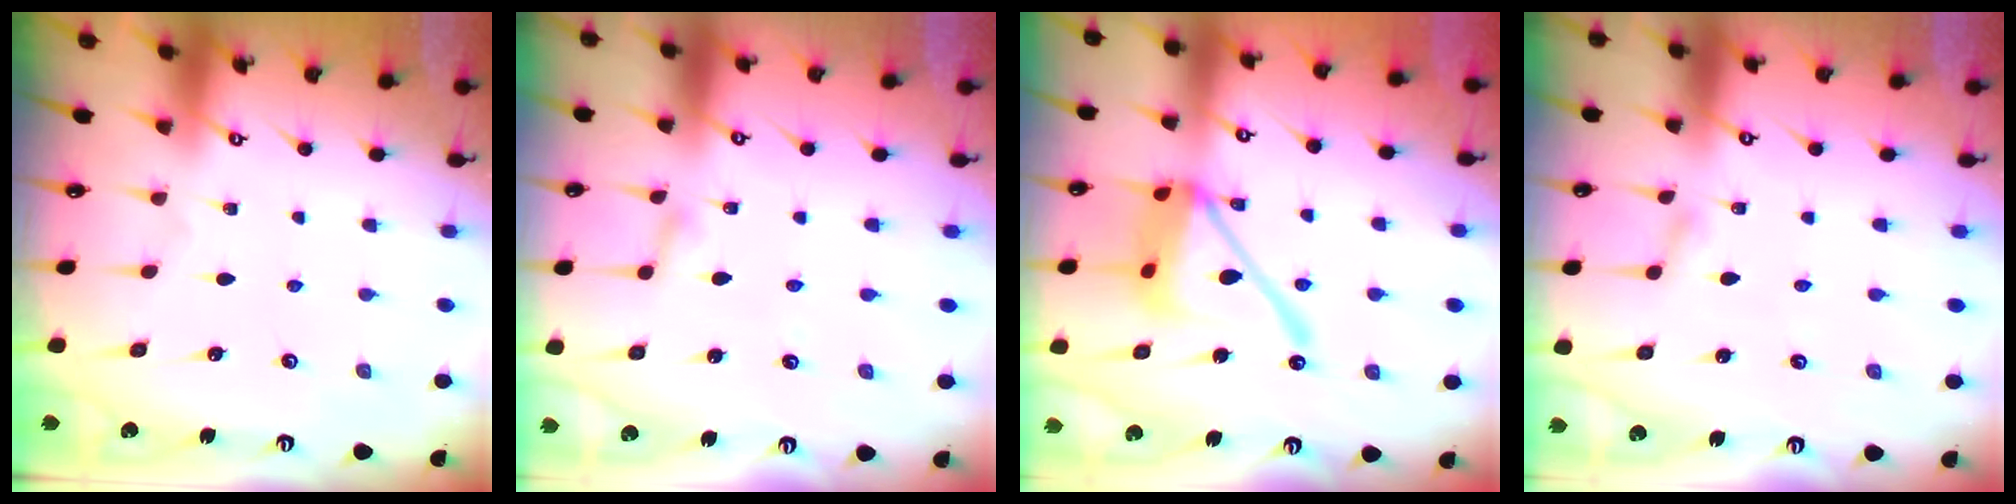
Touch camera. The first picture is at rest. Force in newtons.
{"total": 2.1, "press": 2.1, "slide": 0.2}
{"total": 16.9, "press": 16.8, "slide": 1.7}
{"total": 2.8, "press": 2.8, "slide": 0.3}